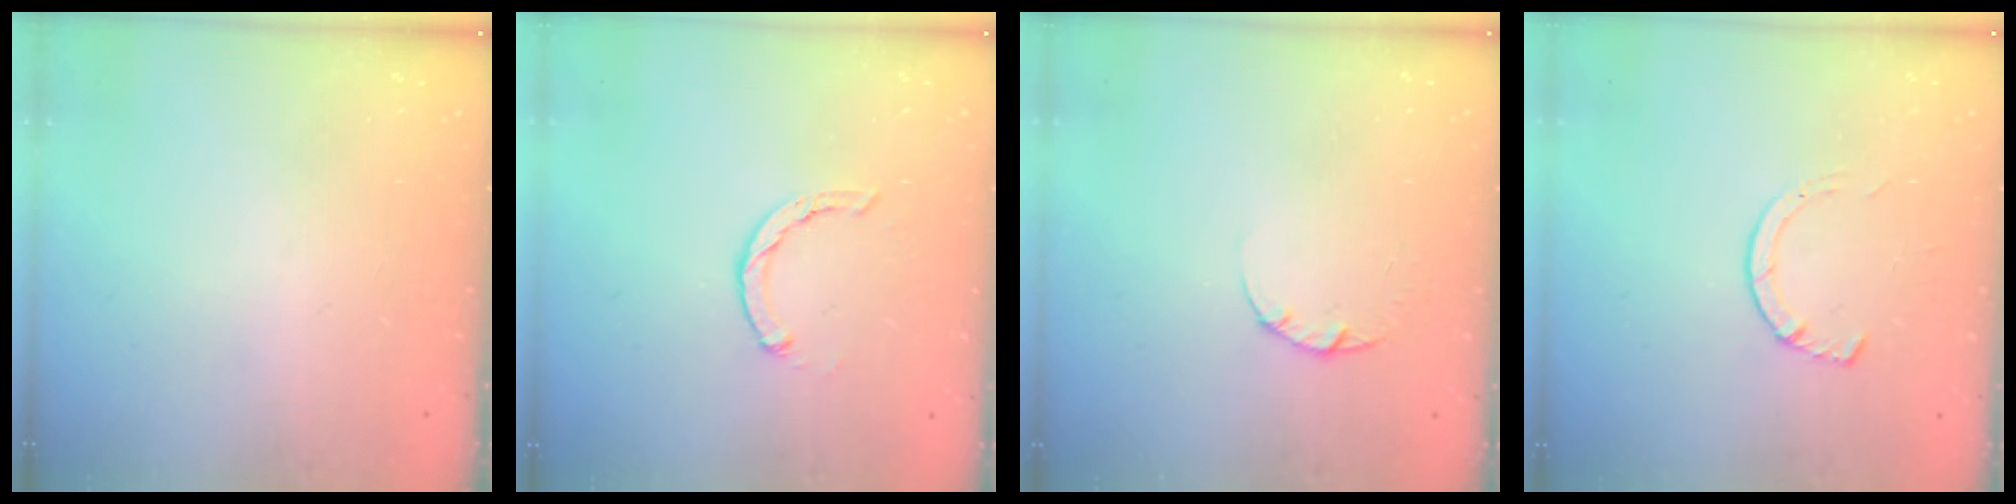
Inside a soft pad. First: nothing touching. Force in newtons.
{"total": 2.0, "press": 2.0, "slide": 0.4}
{"total": 2.2, "press": 2.2, "slide": 0.3}
{"total": 3.6, "press": 3.6, "slide": 0.5}